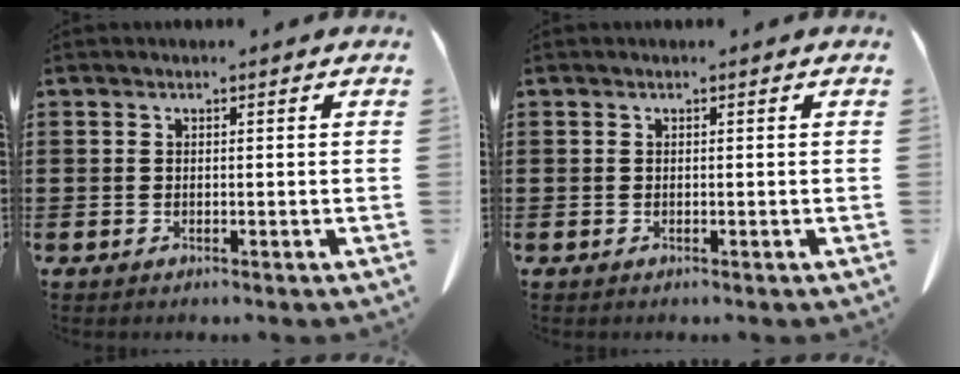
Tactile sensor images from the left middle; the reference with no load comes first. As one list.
[{"total": 0.0}]